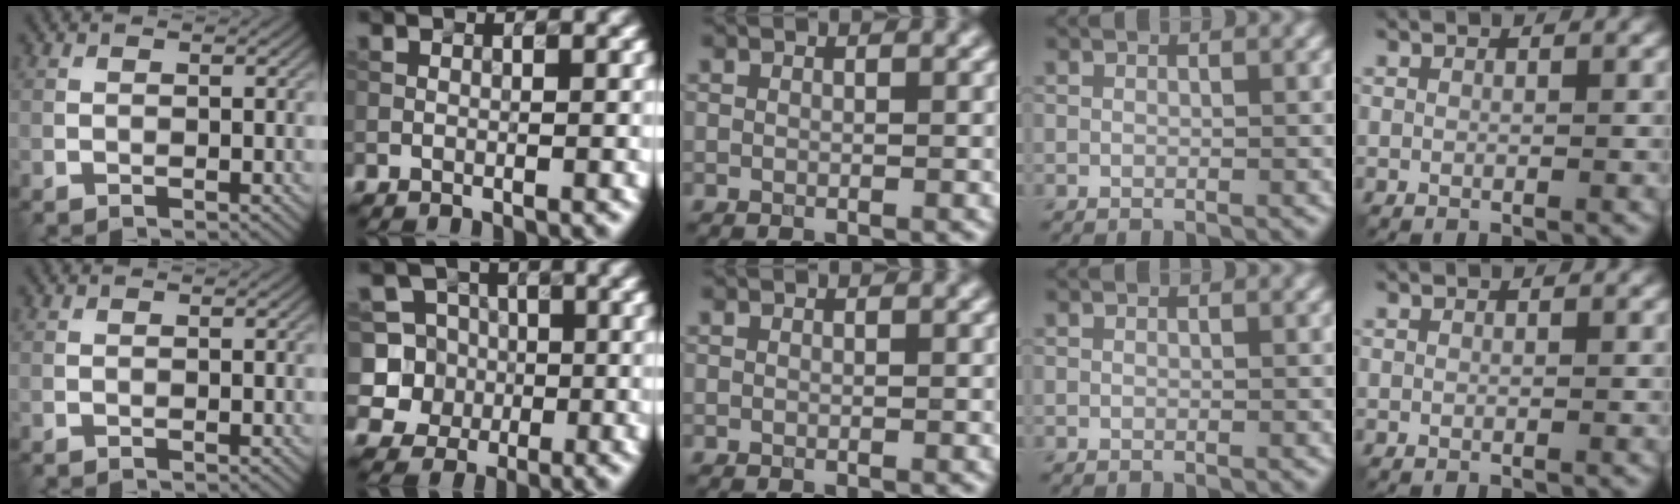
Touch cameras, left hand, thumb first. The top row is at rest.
{"index": {"total": 6.3, "force": [-0.9, 6.1, 1.4], "torque": [-0.031, 0.024, -0.041]}}